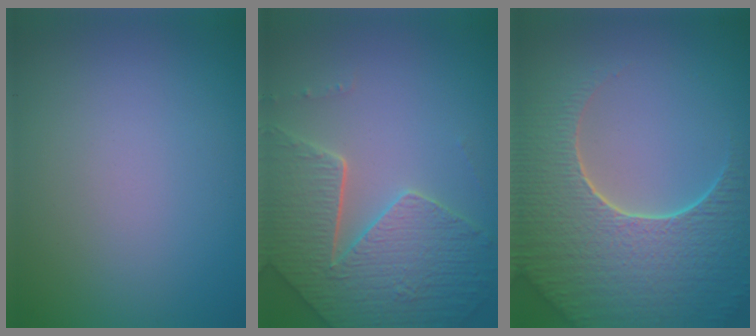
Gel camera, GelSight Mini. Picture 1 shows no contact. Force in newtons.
{"total": 7.3, "press": 5.5, "slide": 4.7}
{"total": 9.0, "press": 6.2, "slide": 6.5}